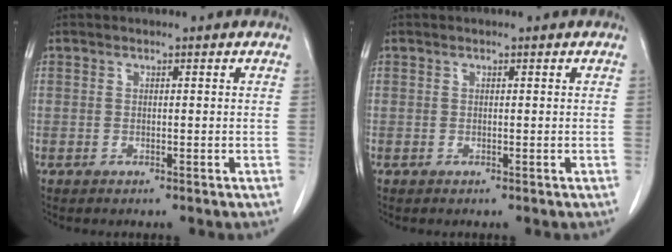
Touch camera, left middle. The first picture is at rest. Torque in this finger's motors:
{"motor_torque": [-0.11, 0.09, 0.04, 0.00]}